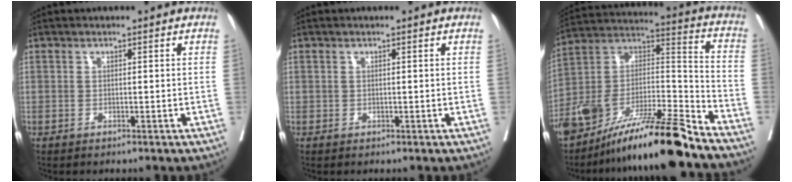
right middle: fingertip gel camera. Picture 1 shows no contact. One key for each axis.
{"total": 0.0}
{"total": 20.2, "fx": -16.1, "fy": 1.3, "fz": 12.2, "tx": -0.233, "ty": -0.002, "tz": -0.292}